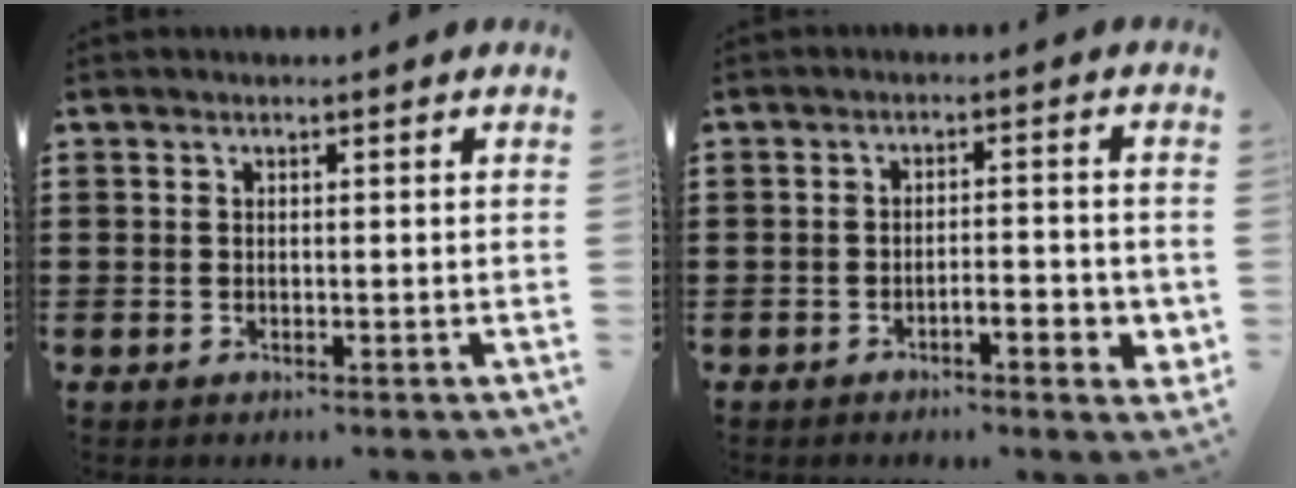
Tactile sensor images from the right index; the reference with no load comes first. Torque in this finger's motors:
{"motor_torque": [0.14, -0.07, 0.15, 0.03]}